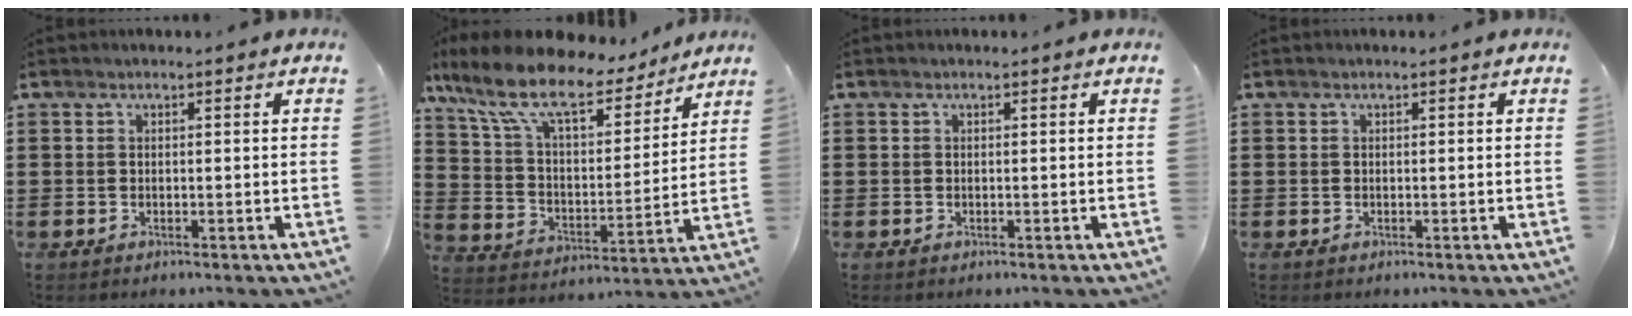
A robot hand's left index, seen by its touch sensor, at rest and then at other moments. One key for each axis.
{"total": 12.2, "fx": 9.5, "fy": 3.2, "fz": 6.9, "tx": -0.168, "ty": -0.046, "tz": 0.164}
{"total": 0.0}
{"total": 0.0}